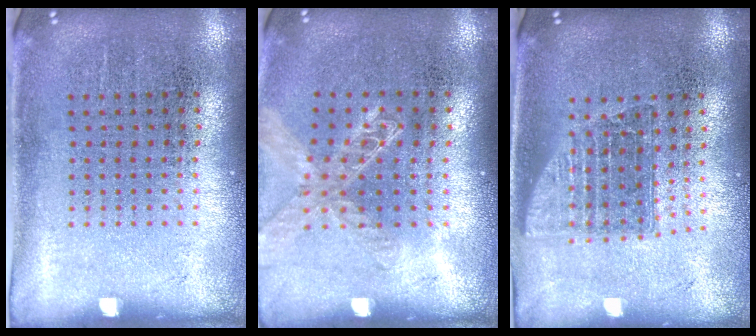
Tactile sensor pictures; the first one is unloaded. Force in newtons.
{"total": 1.4, "press": 1.4, "slide": 0.1}
{"total": 1.5, "press": 1.2, "slide": 0.9}